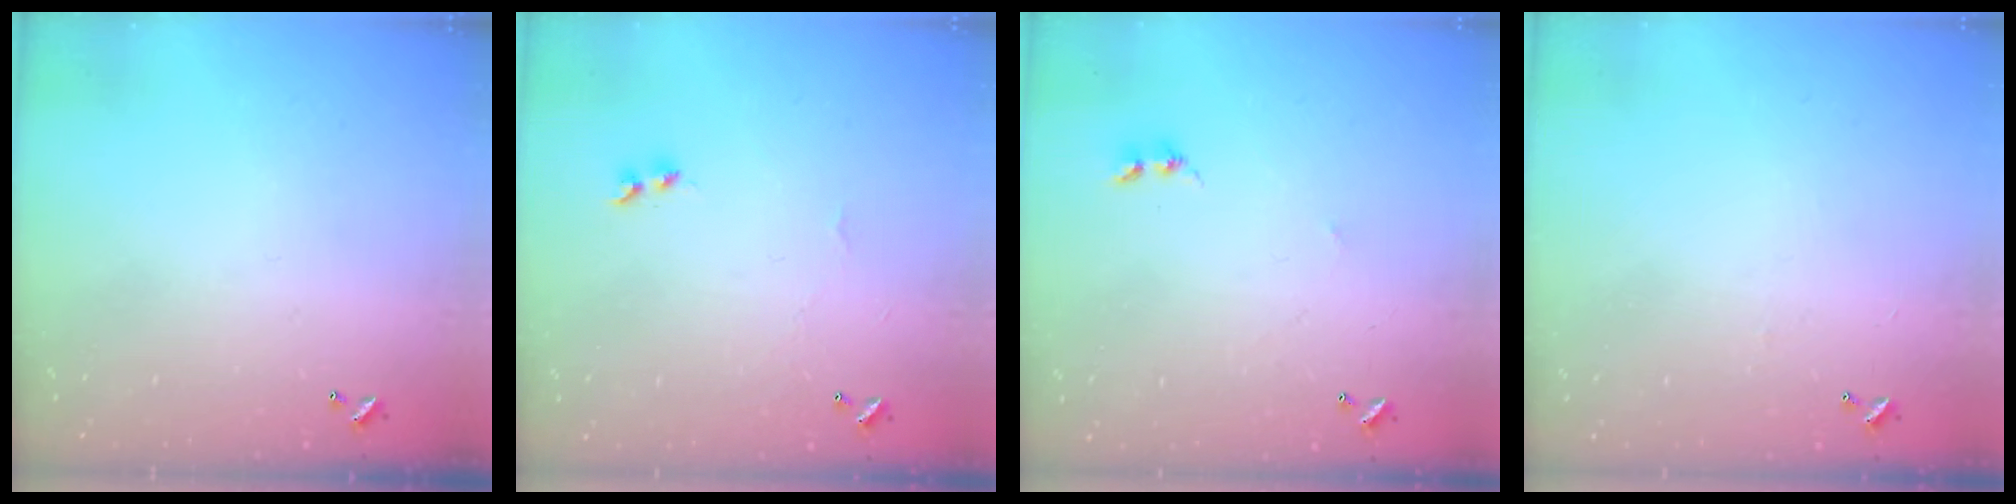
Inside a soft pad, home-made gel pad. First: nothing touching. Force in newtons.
{"total": 2.0, "press": 1.9, "slide": 0.6}
{"total": 2.8, "press": 2.7, "slide": 0.4}
{"total": 2.6, "press": 2.6, "slide": 0.4}